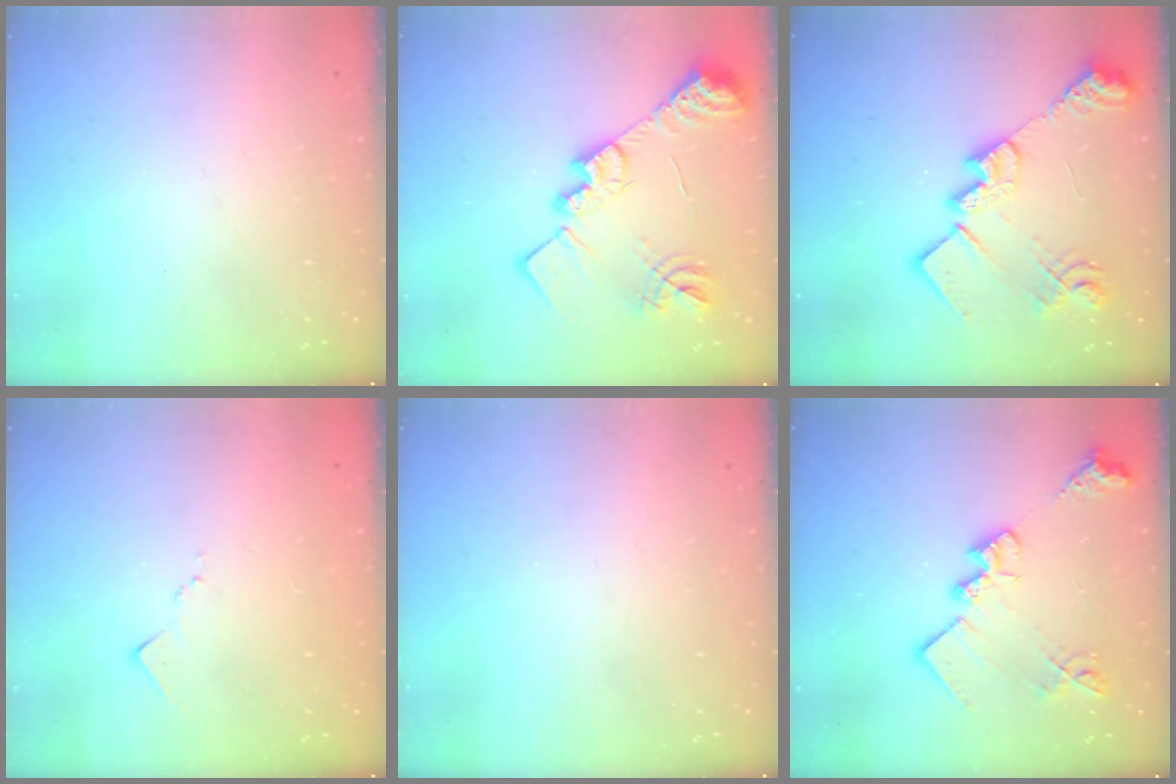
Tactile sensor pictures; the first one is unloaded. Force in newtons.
{"total": 20.6, "press": 20.6, "slide": 1.8}
{"total": 21.1, "press": 21.1, "slide": 1.0}
{"total": 7.1, "press": 7.0, "slide": 0.8}
{"total": 0.0}
{"total": 17.5, "press": 17.5, "slide": 1.1}